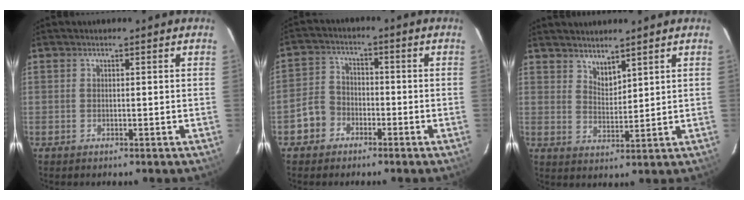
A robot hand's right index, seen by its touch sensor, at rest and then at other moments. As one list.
[{"total": 6.0, "force": [-3.4, 4.8, 1.3], "torque": [-0.035, 0.019, -0.058]}, {"total": 4.0, "force": [3.6, 1.0, 1.4], "torque": [-0.020, -0.005, 0.063]}]